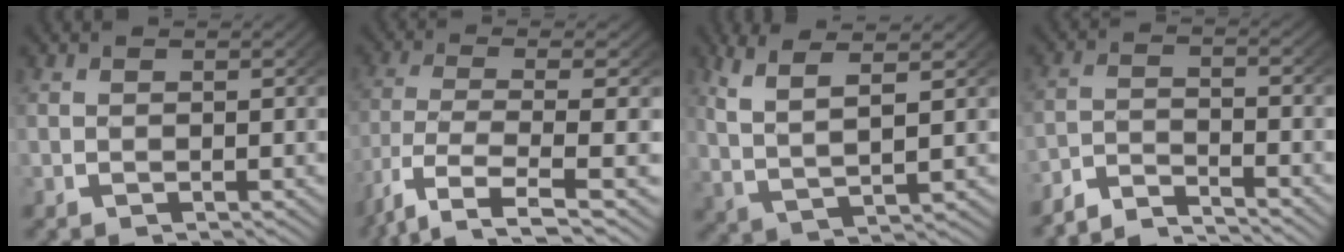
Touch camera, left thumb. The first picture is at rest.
{"total": 8.3, "force": [-2.6, 3.7, 7.0], "torque": [-0.168, -0.030, -0.017]}
{"total": 7.8, "force": [3.7, 4.0, 5.6], "torque": [-0.113, 0.006, 0.062]}
{"total": 4.5, "force": [-4.1, 1.3, 1.6], "torque": [-0.029, -0.008, -0.077]}